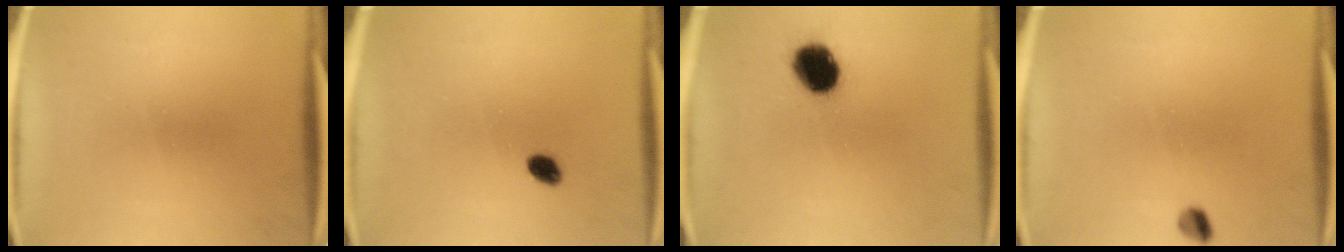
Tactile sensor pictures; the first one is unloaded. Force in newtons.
{"total": 2.4}
{"total": 10.3}
{"total": 2.3}